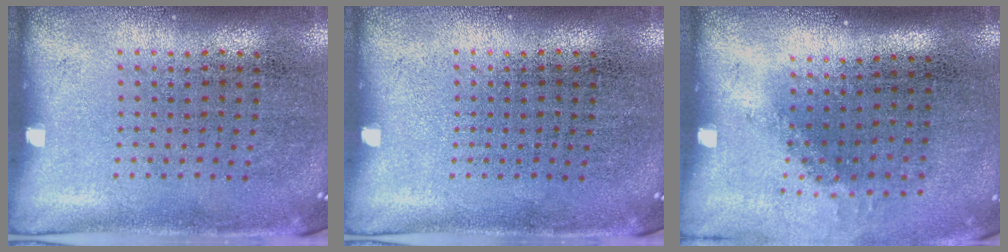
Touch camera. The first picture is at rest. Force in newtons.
{"total": 0.0}
{"total": 1.2, "press": 0.9, "slide": 0.9}